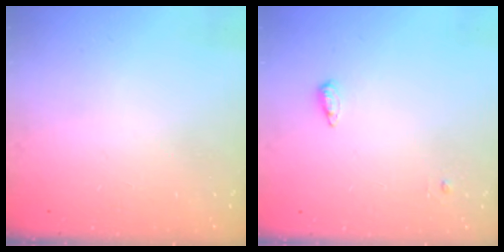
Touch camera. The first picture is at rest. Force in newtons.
{"total": 4.2, "press": 4.1, "slide": 0.8}